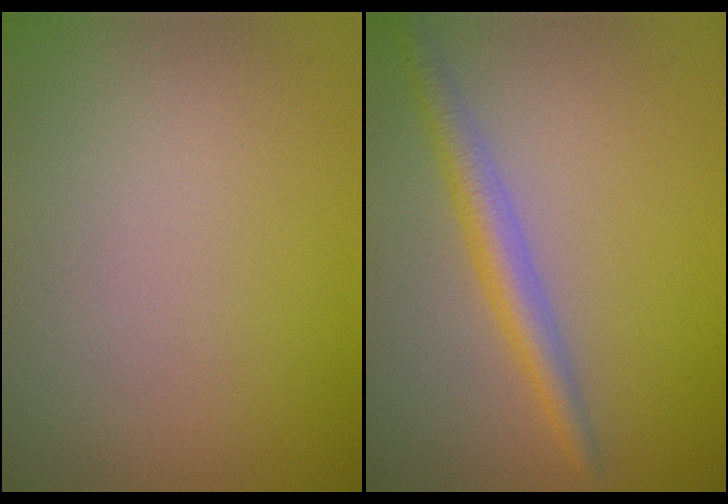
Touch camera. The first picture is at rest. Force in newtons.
{"total": 2.8, "press": 2.8, "slide": 0.1}